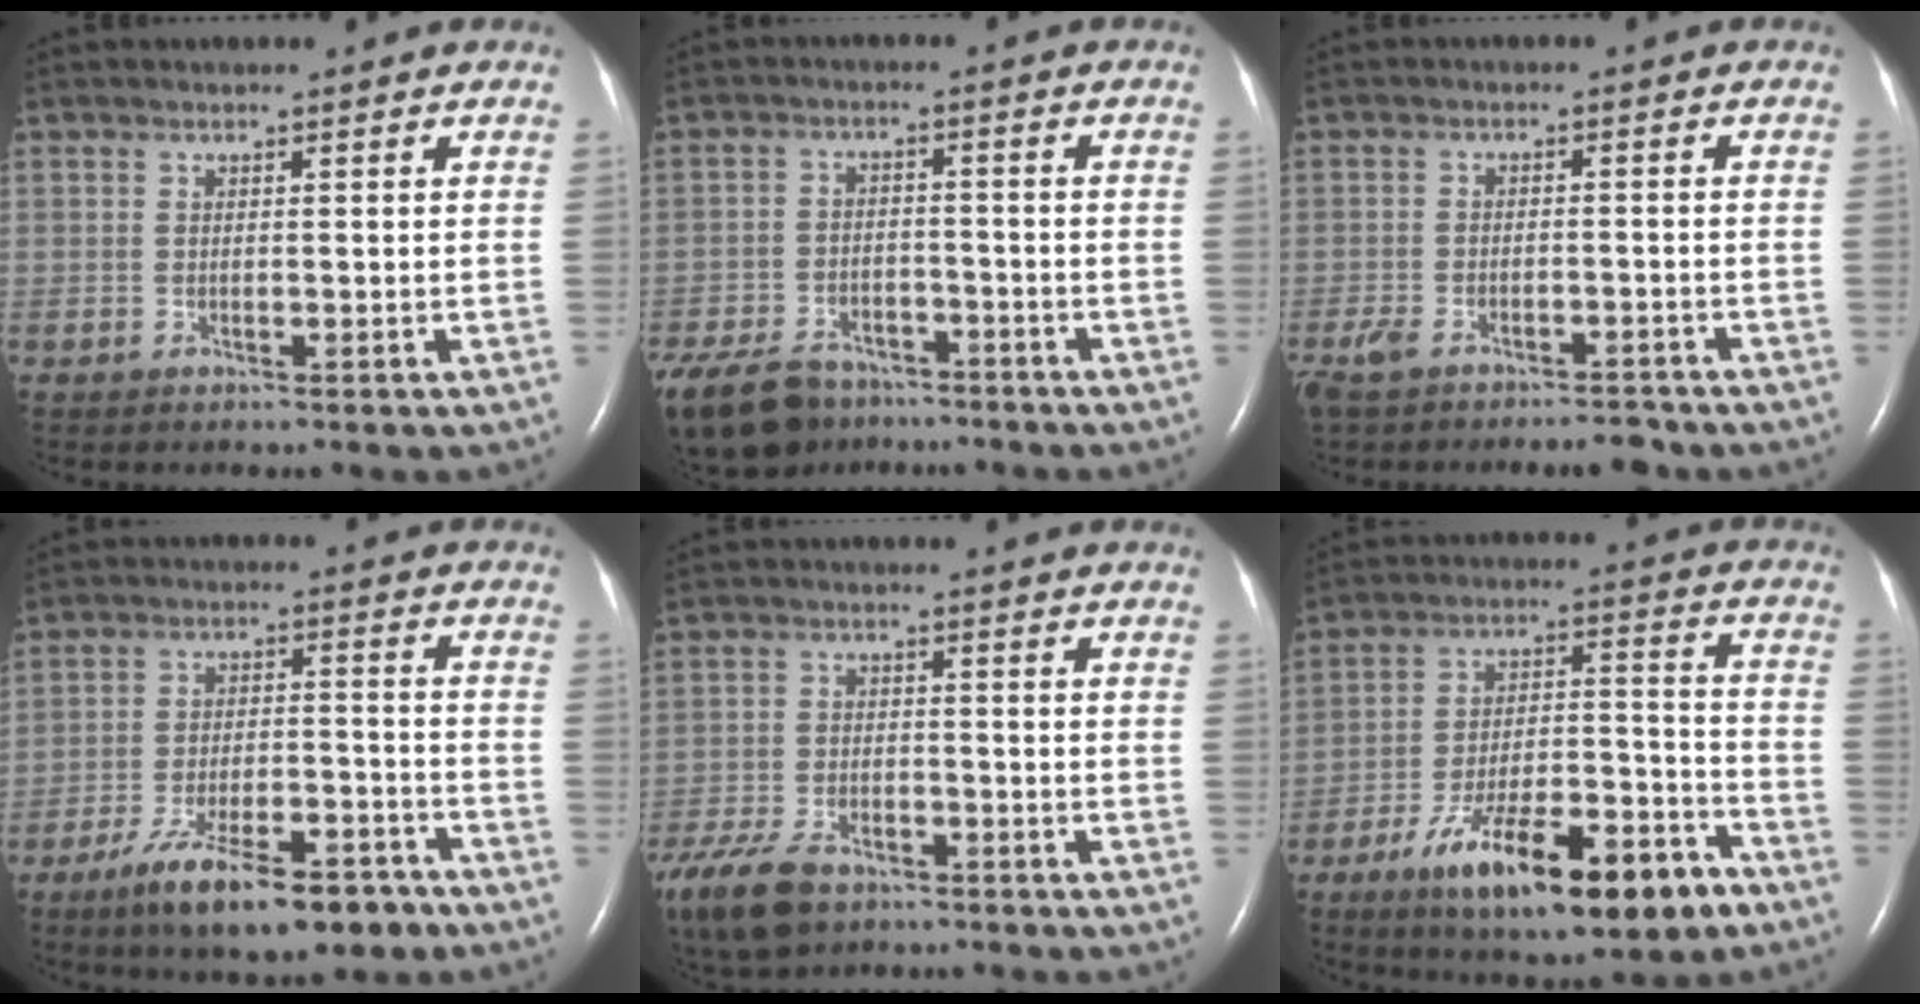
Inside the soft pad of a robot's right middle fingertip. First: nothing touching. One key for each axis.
{"total": 14.8, "fx": -11.0, "fy": 7.9, "fz": 6.0, "tx": -0.156, "ty": -0.019, "tz": -0.169}
{"total": 7.0, "fx": -5.7, "fy": 2.3, "fz": 3.3, "tx": -0.065, "ty": -0.002, "tz": -0.094}
{"total": 13.2, "fx": -9.2, "fy": 4.0, "fz": 8.6, "tx": -0.141, "ty": -0.004, "tz": -0.150}
{"total": 12.8, "fx": -8.7, "fy": 6.8, "fz": 6.6, "tx": -0.171, "ty": -0.019, "tz": -0.151}
{"total": 18.6, "fx": -11.3, "fy": 4.7, "fz": 14.0, "tx": -0.203, "ty": 0.007, "tz": -0.180}